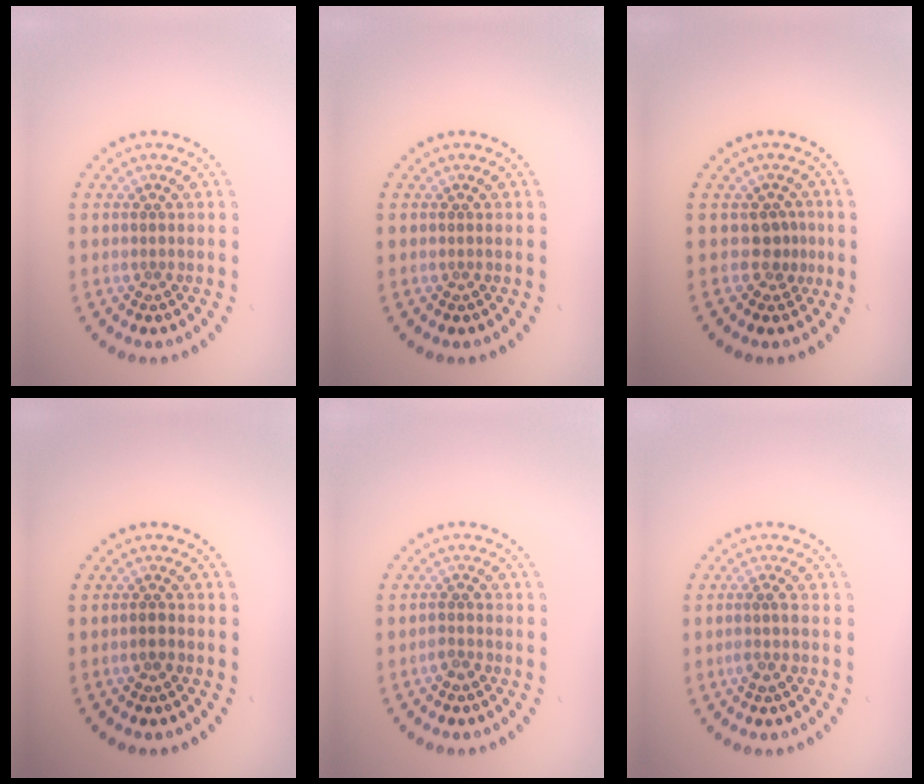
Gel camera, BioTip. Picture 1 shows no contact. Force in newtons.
{"total": 0.0}
{"total": 1.7, "press": 1.2, "slide": 1.2}
{"total": 1.0, "press": 0.9, "slide": 0.4}
{"total": 1.2, "press": 1.0, "slide": 0.7}
{"total": 1.4, "press": 1.2, "slide": 0.8}